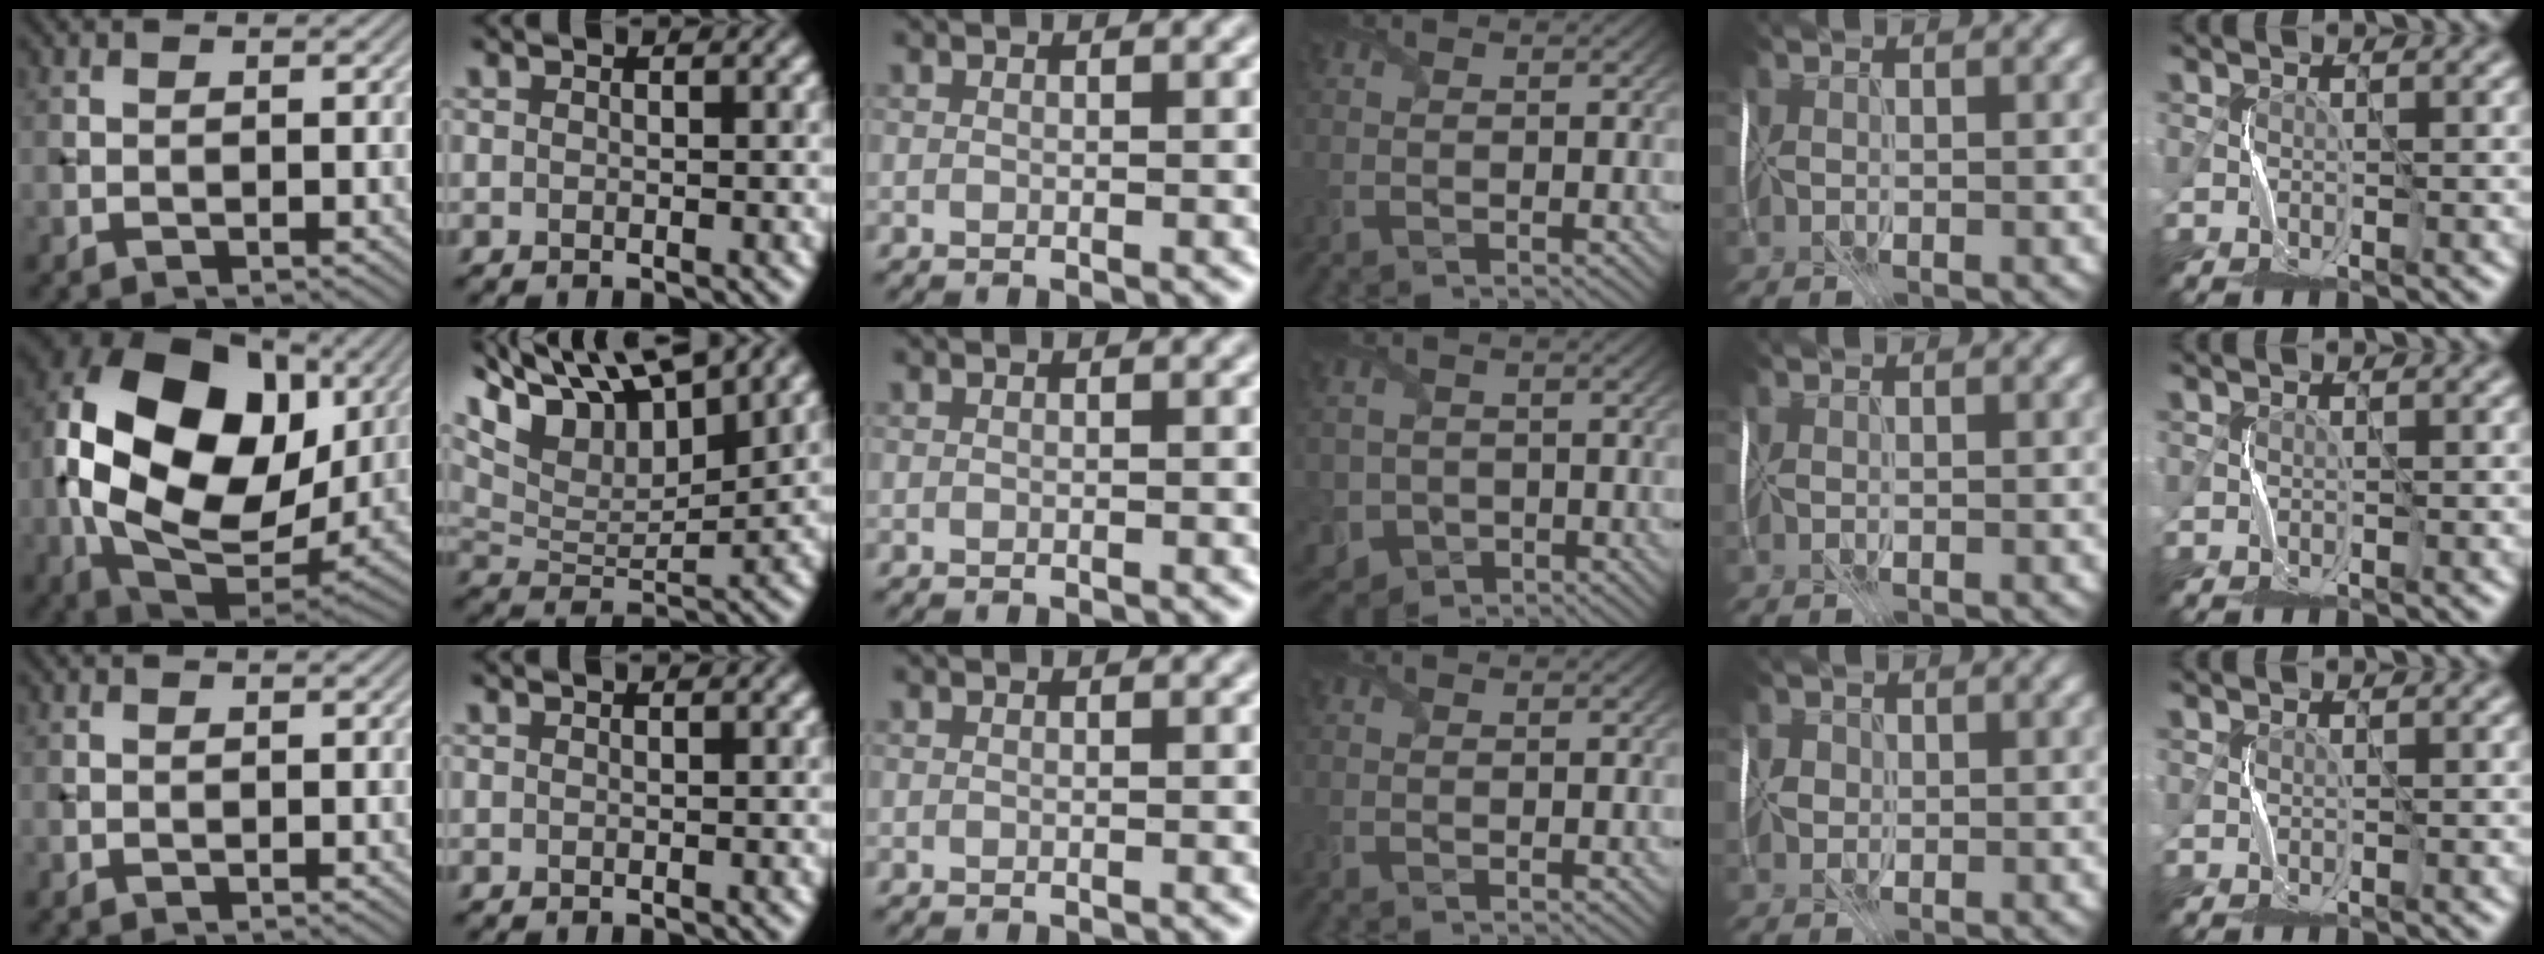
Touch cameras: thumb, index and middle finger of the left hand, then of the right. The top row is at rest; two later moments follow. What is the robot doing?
{"motion": "fold", "object": "map"}